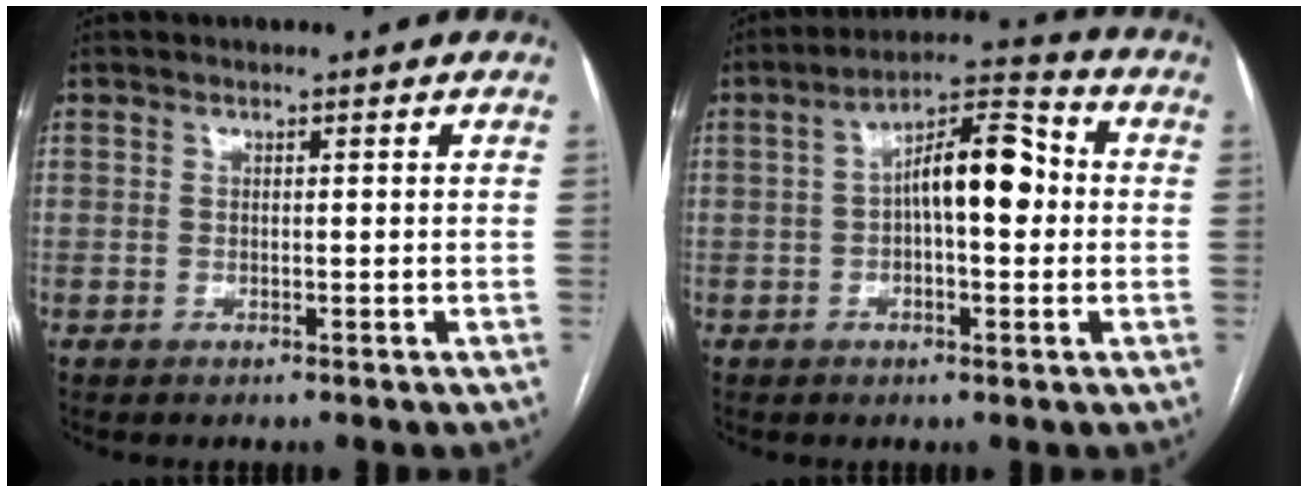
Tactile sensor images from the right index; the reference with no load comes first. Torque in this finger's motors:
{"motor_torque": [0.68, -0.09, 0.27, 0.10]}